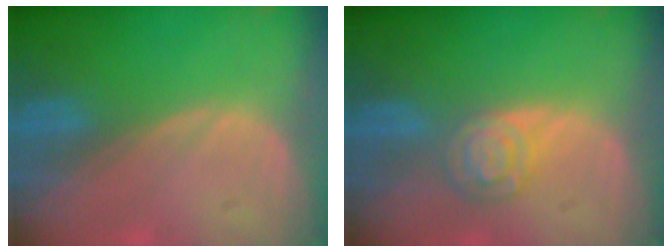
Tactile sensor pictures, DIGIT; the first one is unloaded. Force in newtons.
{"total": 5.2, "press": 4.6, "slide": 2.5}